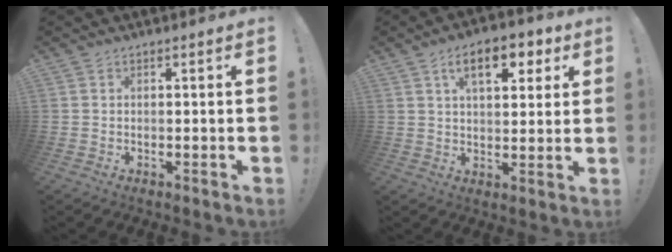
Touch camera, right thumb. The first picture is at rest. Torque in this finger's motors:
{"motor_torque": [0.11, 0.25, 0.79, 0.23, 0.21]}